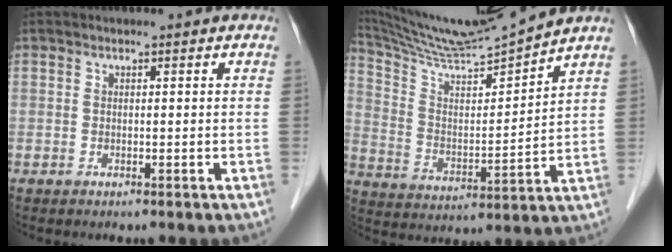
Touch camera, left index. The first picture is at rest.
{"total": 14.9, "force": [14.0, -1.7, 4.8], "torque": [-0.101, -0.006, 0.252]}